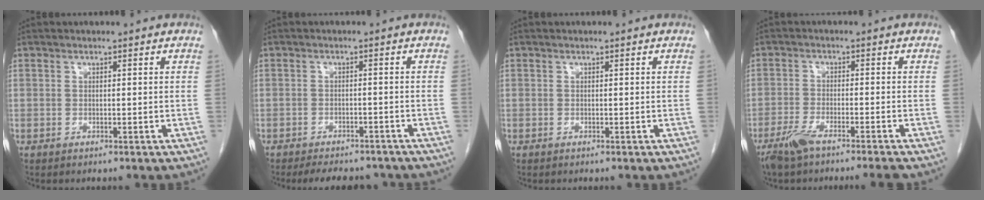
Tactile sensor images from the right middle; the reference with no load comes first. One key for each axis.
{"total": 8.5, "fx": -7.6, "fy": 2.8, "fz": 2.6, "tx": -0.038, "ty": 0.000, "tz": -0.094}
{"total": 0.0}
{"total": 6.4, "fx": -5.1, "fy": -0.5, "fz": 3.8, "tx": -0.064, "ty": -0.014, "tz": -0.091}